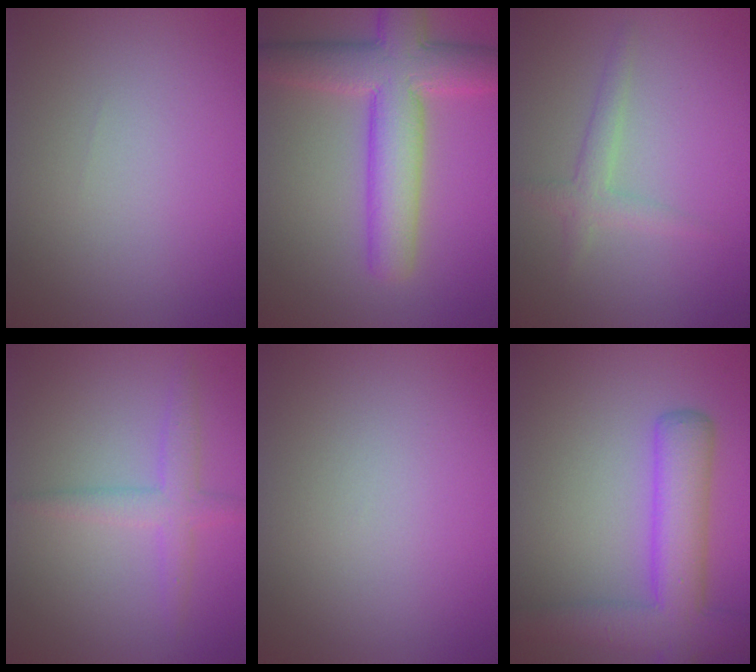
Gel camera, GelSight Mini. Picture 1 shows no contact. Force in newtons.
{"total": 8.0, "press": 8.0, "slide": 0.5}
{"total": 1.2, "press": 1.2, "slide": 0.1}
{"total": 2.5, "press": 2.5, "slide": 0.1}
{"total": 0.0}
{"total": 6.6, "press": 6.6, "slide": 0.4}